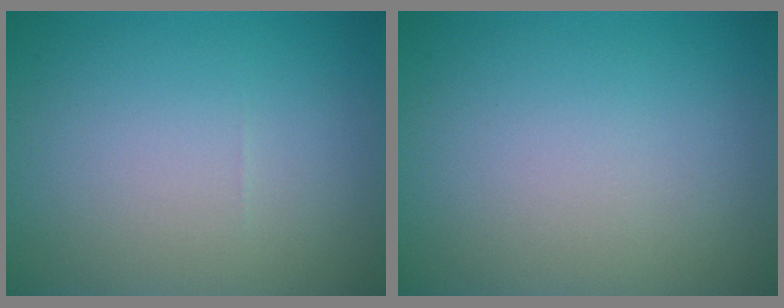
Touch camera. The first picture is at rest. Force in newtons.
{"total": 0.0}